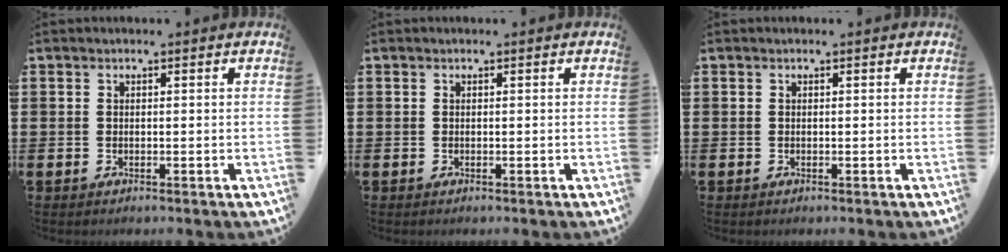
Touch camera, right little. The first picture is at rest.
{"total": 0.0}
{"total": 0.0}